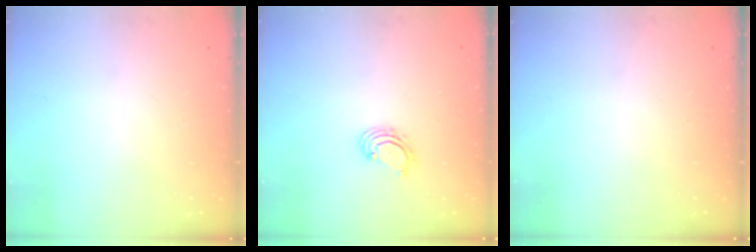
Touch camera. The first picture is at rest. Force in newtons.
{"total": 2.0, "press": 1.9, "slide": 0.6}
{"total": 0.0}